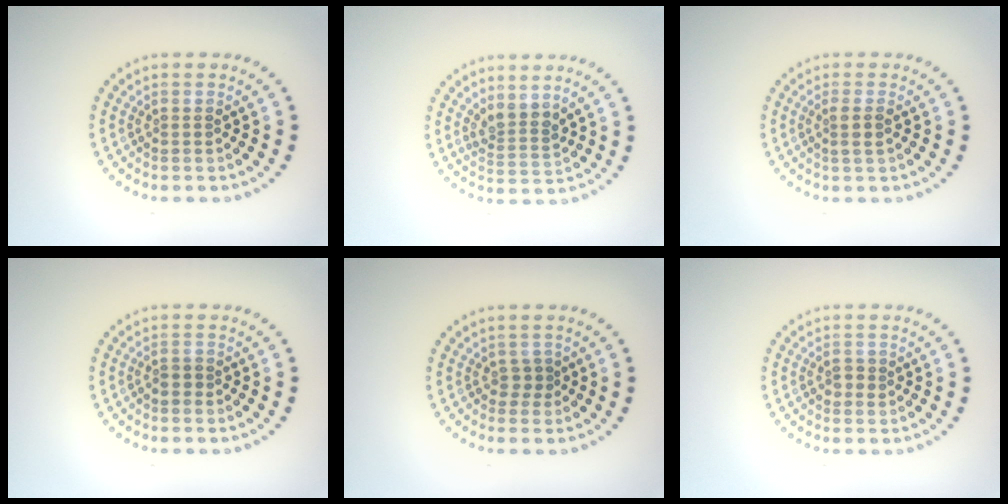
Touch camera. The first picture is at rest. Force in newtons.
{"total": 2.4, "press": 1.8, "slide": 1.5}
{"total": 1.5, "press": 1.3, "slide": 0.8}
{"total": 1.1, "press": 0.9, "slide": 0.7}
{"total": 1.0, "press": 0.8, "slide": 0.5}
{"total": 1.2, "press": 1.2, "slide": 0.2}